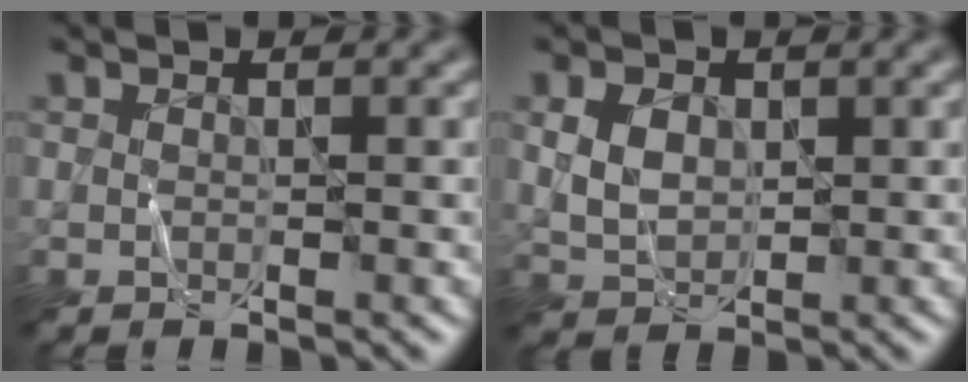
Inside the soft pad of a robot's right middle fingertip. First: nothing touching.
{"total": 2.9, "force": [0.7, 2.2, 1.9], "torque": [-0.042, 0.000, 0.015]}